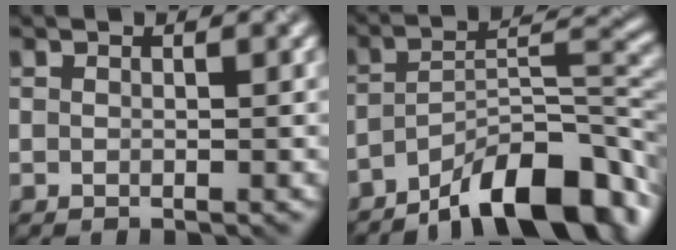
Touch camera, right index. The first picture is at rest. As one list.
[{"total": 10.7, "force": [-7.2, 3.1, 7.3], "torque": [-0.106, 0.015, -0.130]}]